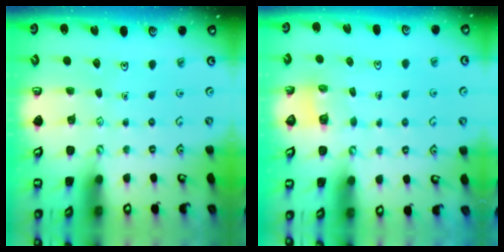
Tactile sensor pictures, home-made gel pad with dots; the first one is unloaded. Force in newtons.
{"total": 3.7, "press": 3.7, "slide": 0.2}